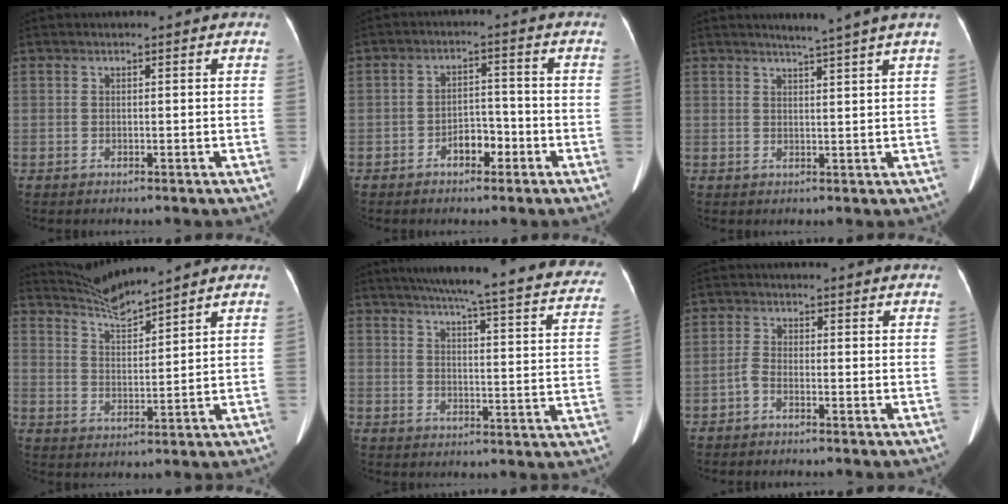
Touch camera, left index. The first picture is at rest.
{"total": 4.0, "force": [-2.4, 2.1, 2.5], "torque": [-0.040, 0.011, -0.042]}
{"total": 4.3, "force": [3.4, -1.5, 2.1], "torque": [-0.025, -0.004, 0.045]}
{"total": 5.8, "force": [5.6, -1.2, 0.6], "torque": [-0.023, -0.006, 0.113]}
{"total": 30.1, "force": [26.4, 2.6, 14.2], "torque": [-0.189, -0.052, 0.306]}
{"total": 1.7, "force": [-1.2, 0.5, 1.1], "torque": [-0.034, -0.002, -0.027]}